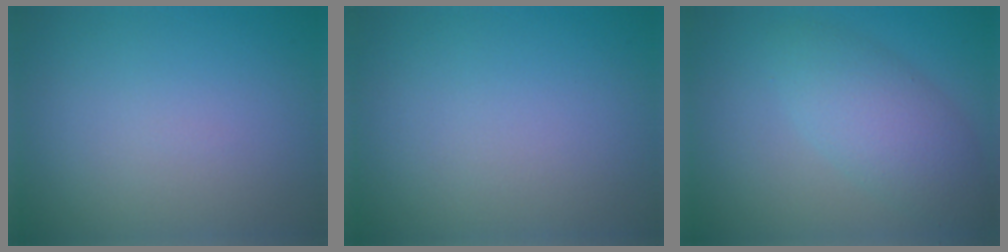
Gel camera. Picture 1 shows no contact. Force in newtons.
{"total": 0.0}
{"total": 4.5, "press": 4.5, "slide": 0.1}